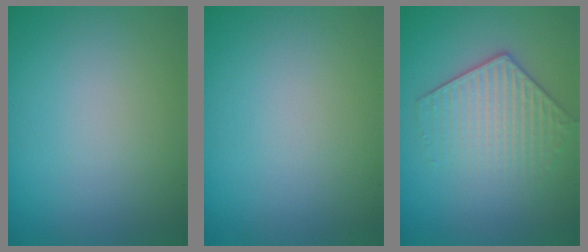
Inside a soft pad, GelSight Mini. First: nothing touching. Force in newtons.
{"total": 0.0}
{"total": 4.0, "press": 3.5, "slide": 1.8}